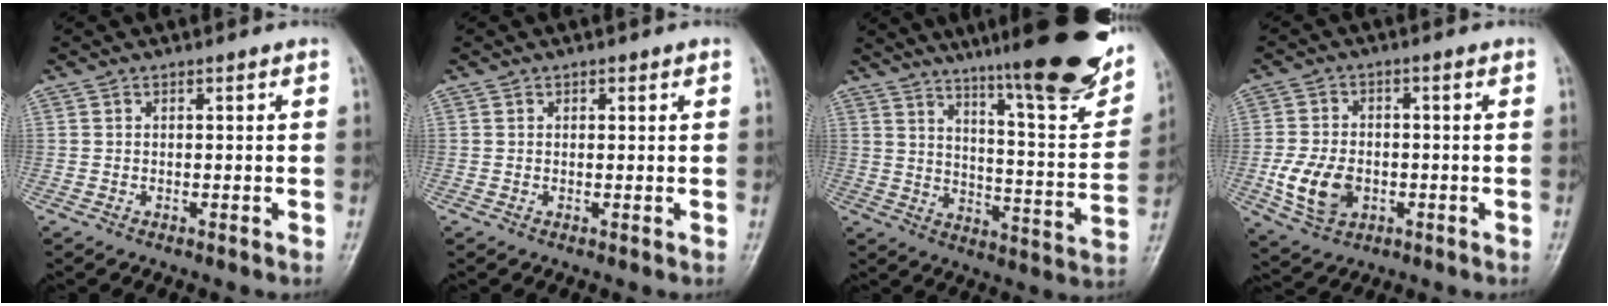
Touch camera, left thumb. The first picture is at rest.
{"total": 0.8, "force": [0.4, 0.5, 0.4], "torque": [0.002, -0.001, 0.003]}
{"total": 25.7, "force": [17.3, 4.6, 18.4], "torque": [-0.241, -0.065, 0.248]}
{"total": 9.0, "force": [-2.1, 6.3, 6.1], "torque": [-0.106, 0.004, -0.033]}